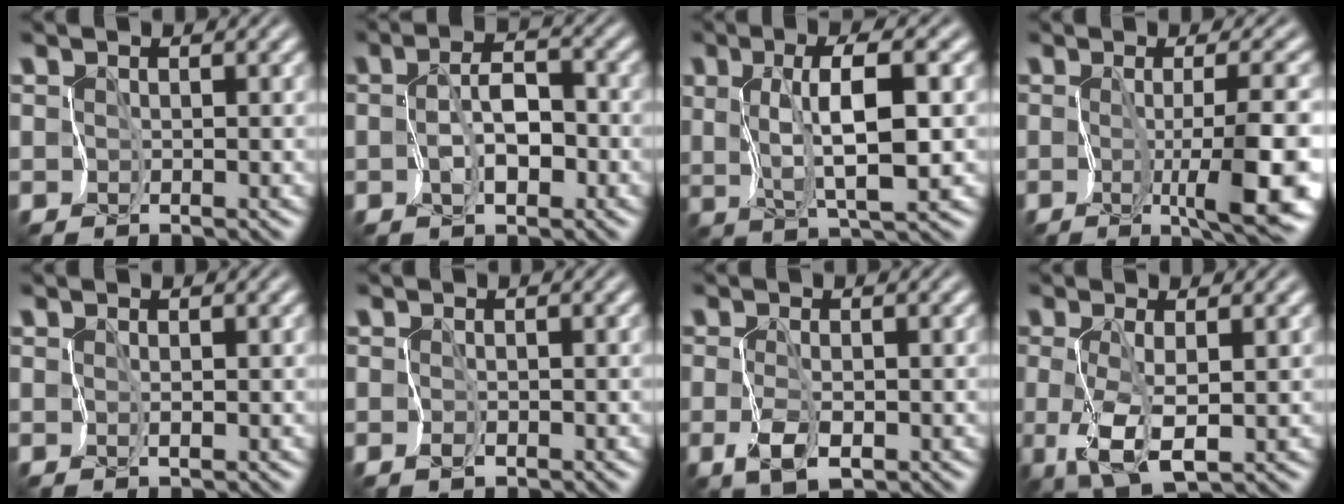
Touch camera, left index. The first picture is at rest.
{"total": 3.7, "force": [-1.2, 1.9, 2.9], "torque": [-0.054, -0.001, -0.022]}
{"total": 5.8, "force": [0.7, 1.8, 5.4], "torque": [-0.106, -0.002, 0.016]}
{"total": 6.8, "force": [-1.9, 0.5, 6.6], "torque": [-0.105, -0.009, -0.028]}
{"total": 0.6, "force": [0.0, 0.2, 0.5], "torque": [-0.010, -0.001, 0.002]}
{"total": 0.7, "force": [-0.4, 0.4, 0.5], "torque": [-0.010, -0.005, -0.007]}
{"total": 2.5, "force": [-0.9, 1.0, 2.1], "torque": [-0.046, -0.008, -0.015]}
{"total": 4.1, "force": [-0.5, 1.3, 3.9], "torque": [-0.086, -0.007, -0.006]}